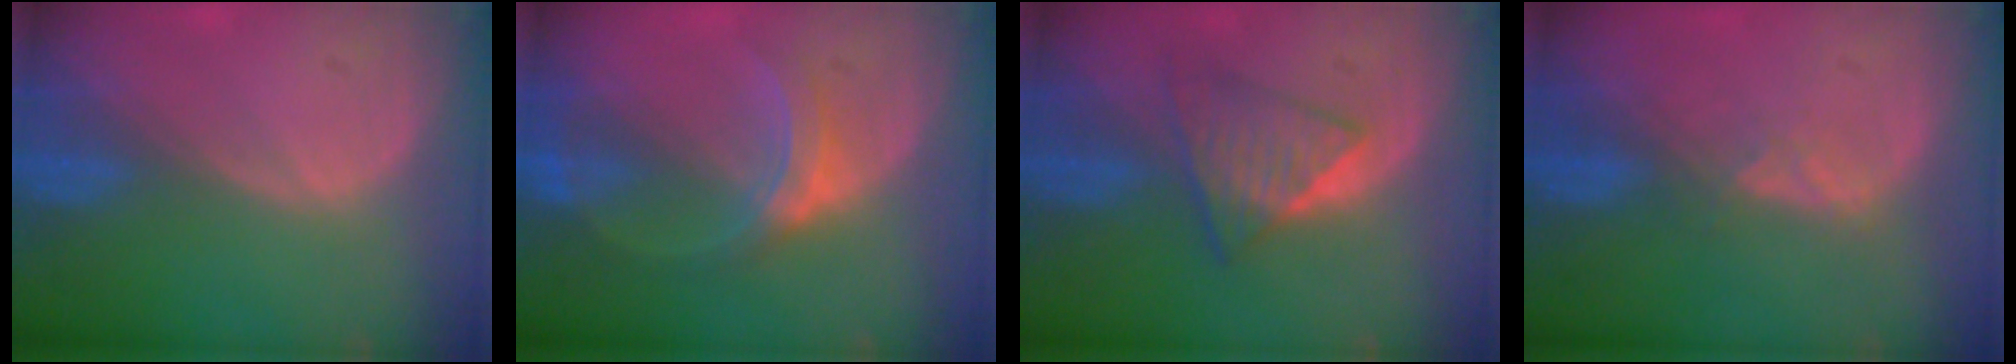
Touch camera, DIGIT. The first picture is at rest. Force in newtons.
{"total": 5.5, "press": 5.5, "slide": 0.3}
{"total": 6.0, "press": 5.6, "slide": 1.9}
{"total": 2.3, "press": 2.2, "slide": 0.9}